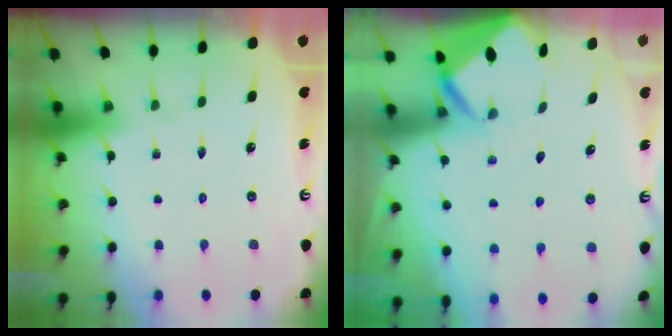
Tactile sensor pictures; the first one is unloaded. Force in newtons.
{"total": 3.9, "press": 3.9, "slide": 0.2}